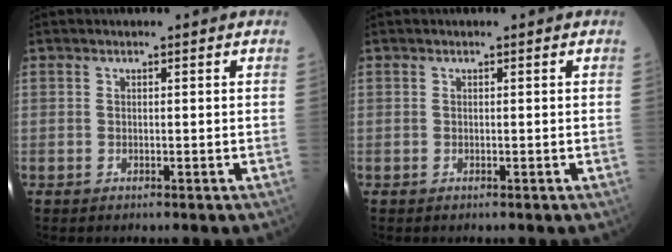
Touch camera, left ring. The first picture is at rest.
{"total": 0.0}